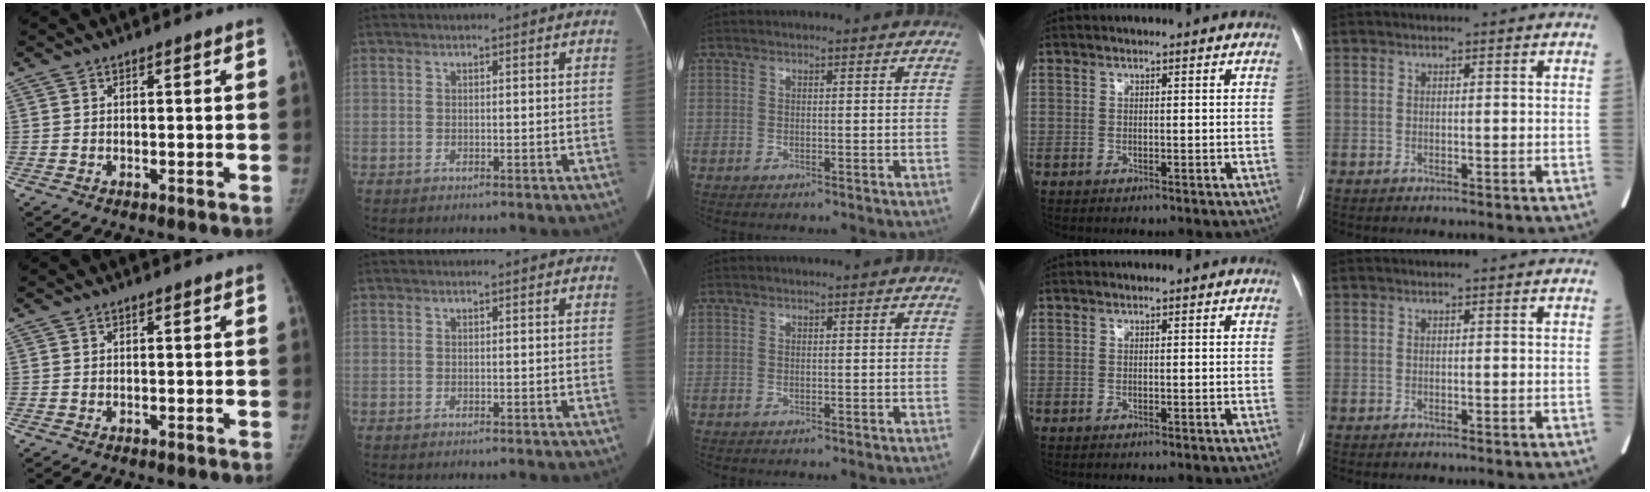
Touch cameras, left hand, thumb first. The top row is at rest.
{}